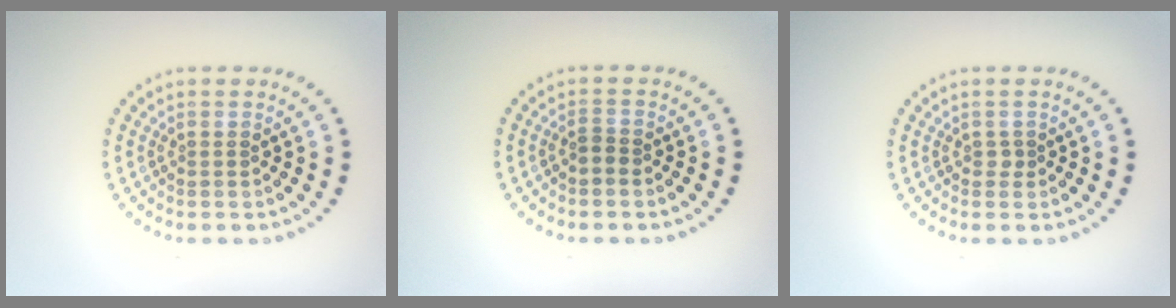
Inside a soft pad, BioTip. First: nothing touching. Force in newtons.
{"total": 1.1, "press": 0.9, "slide": 0.7}
{"total": 0.5, "press": 0.4, "slide": 0.3}